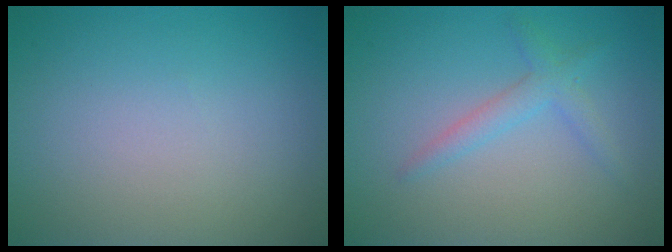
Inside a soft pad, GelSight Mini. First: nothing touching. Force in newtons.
{"total": 2.0, "press": 2.0, "slide": 0.2}